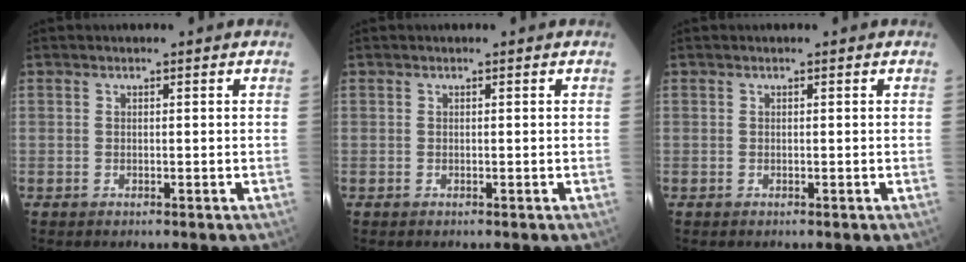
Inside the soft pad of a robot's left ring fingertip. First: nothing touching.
{"total": 0.0}
{"total": 0.0}